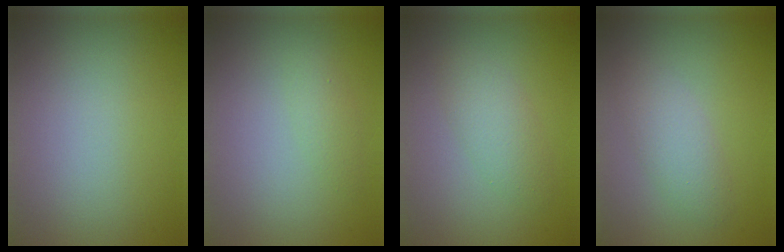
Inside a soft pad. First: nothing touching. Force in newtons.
{"total": 1.0, "press": 1.0, "slide": 0.0}
{"total": 2.4, "press": 2.4, "slide": 0.1}
{"total": 2.3, "press": 2.3, "slide": 0.0}